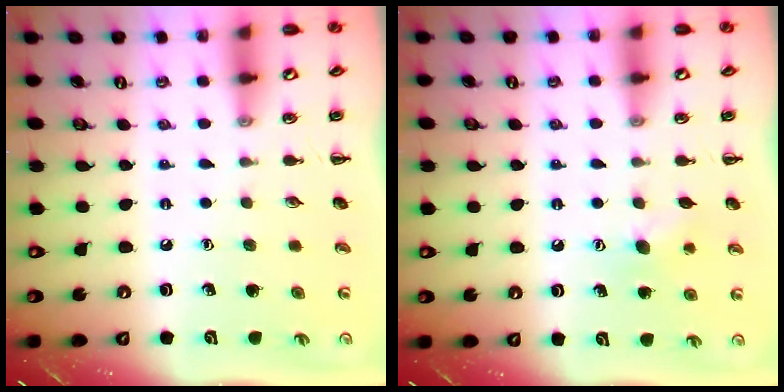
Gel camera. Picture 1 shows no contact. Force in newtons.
{"total": 6.5, "press": 6.3, "slide": 1.6}